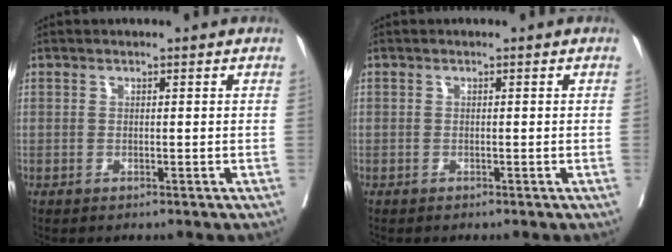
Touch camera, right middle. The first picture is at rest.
{"total": 0.0}